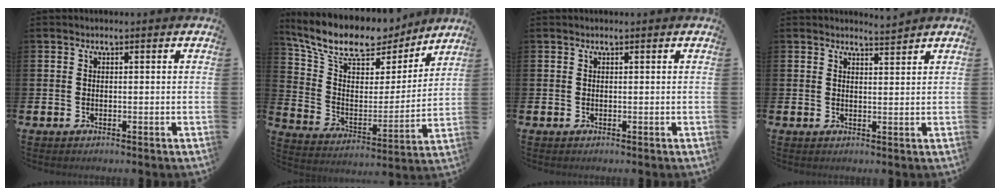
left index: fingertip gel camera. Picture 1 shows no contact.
{"total": 12.3, "force": [10.2, 4.9, 4.8], "torque": [-0.130, -0.061, 0.178]}
{"total": 0.0}
{"total": 2.7, "force": [2.7, -0.2, 0.0], "torque": [0.006, -0.018, 0.047]}